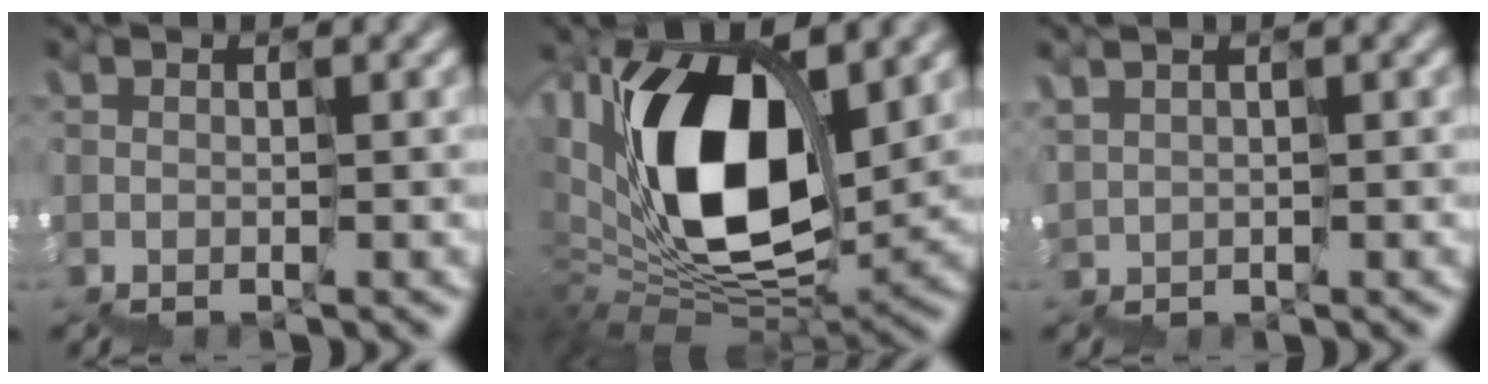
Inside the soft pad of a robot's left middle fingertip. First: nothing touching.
{"total": 13.2, "force": [4.1, 5.8, 11.1], "torque": [-0.198, 0.010, 0.076]}
{"total": 1.2, "force": [0.8, 0.7, 0.6], "torque": [-0.003, -0.001, 0.017]}